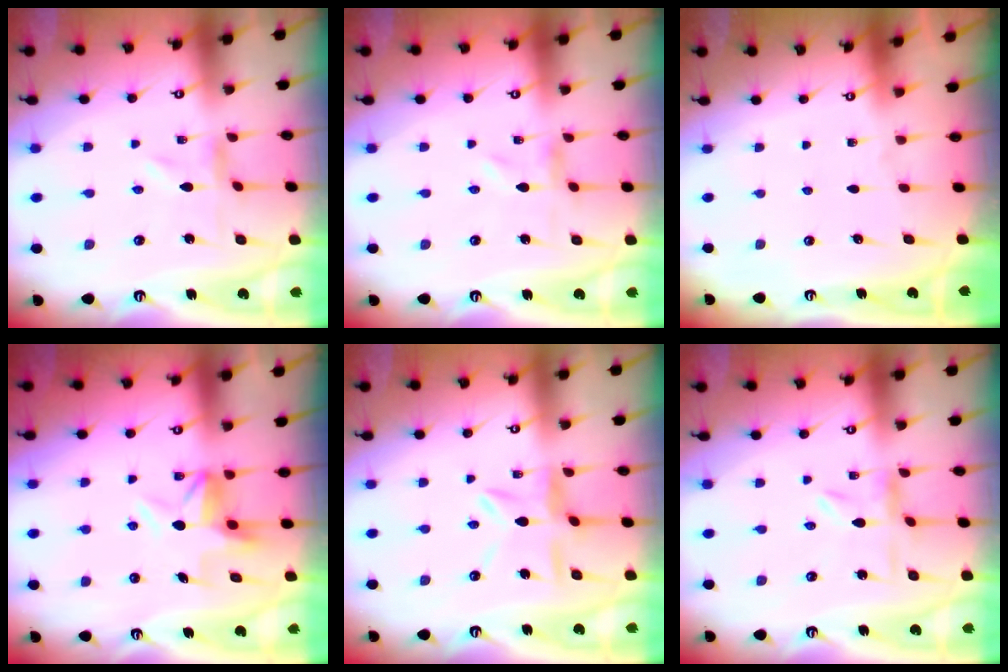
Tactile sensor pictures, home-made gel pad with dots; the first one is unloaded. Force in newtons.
{"total": 0.0}
{"total": 0.0}
{"total": 6.2, "press": 6.2, "slide": 0.4}
{"total": 8.2, "press": 8.2, "slide": 0.7}
{"total": 0.0}